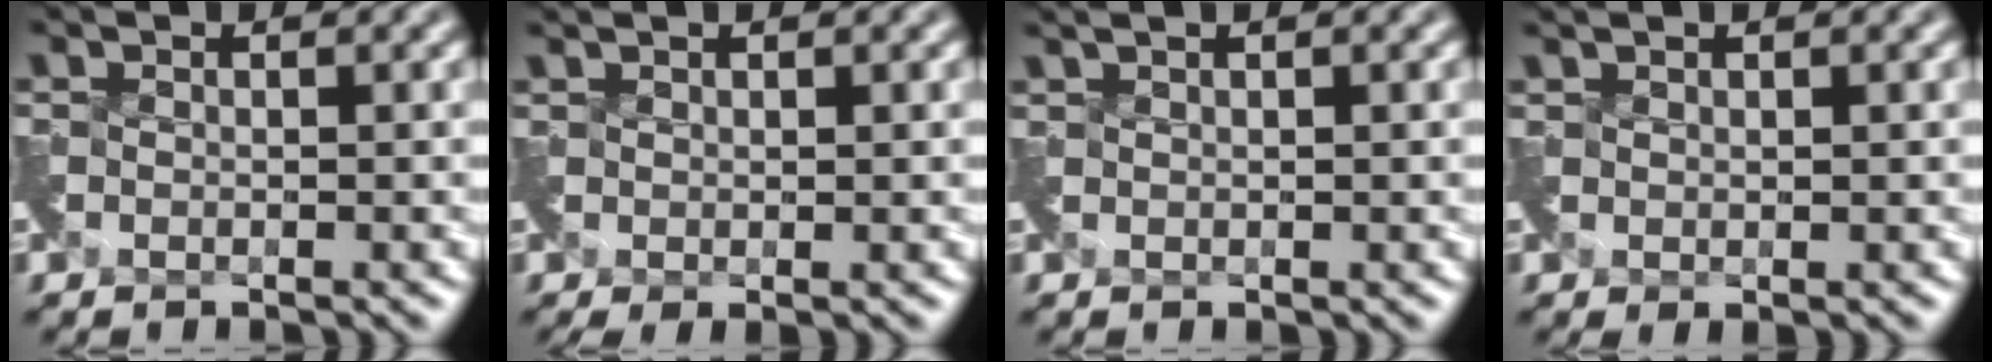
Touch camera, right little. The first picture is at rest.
{"total": 2.1, "force": [0.8, 0.5, 1.9], "torque": [-0.044, 0.005, 0.016]}
{"total": 1.4, "force": [1.0, 0.2, 0.9], "torque": [-0.016, 0.009, 0.019]}
{"total": 1.4, "force": [1.1, 0.2, 0.9], "torque": [-0.019, 0.007, 0.022]}